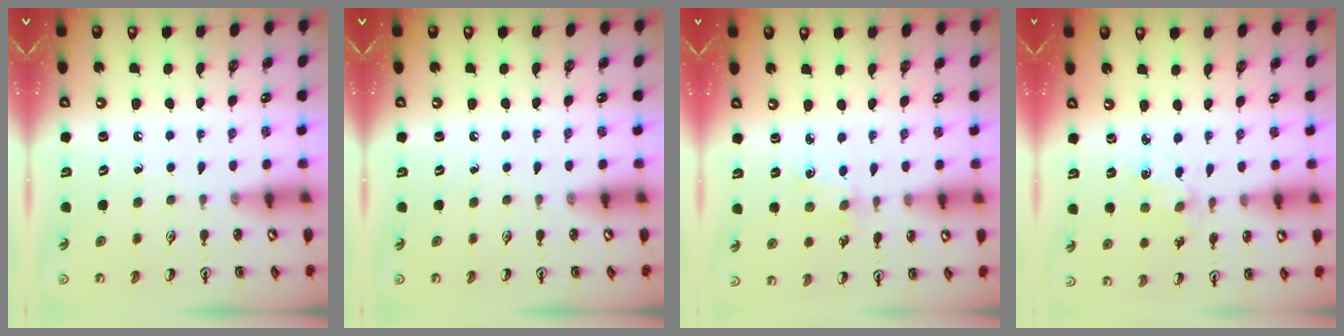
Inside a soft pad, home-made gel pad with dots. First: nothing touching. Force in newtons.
{"total": 0.0}
{"total": 2.4, "press": 2.4, "slide": 0.3}
{"total": 2.0, "press": 2.0, "slide": 0.4}